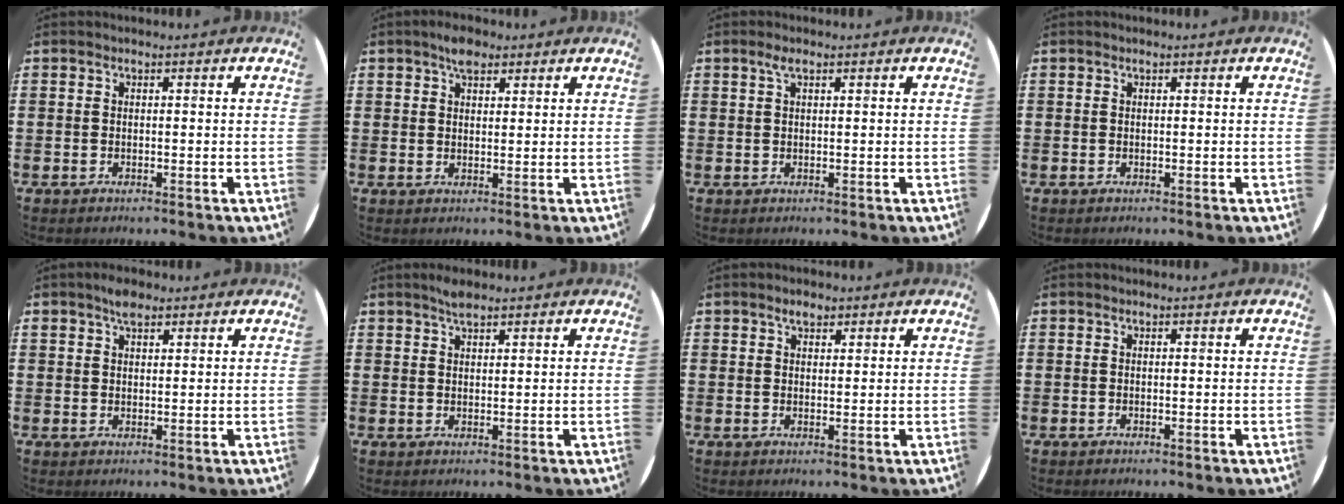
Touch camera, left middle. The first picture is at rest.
{"total": 3.1, "force": [2.4, 1.5, 1.2], "torque": [-0.010, 0.001, 0.041]}
{"total": 1.5, "force": [0.8, 0.4, 1.2], "torque": [-0.024, 0.005, 0.013]}
{"total": 0.0}
{"total": 2.7, "force": [2.1, 1.2, 1.1], "torque": [-0.010, 0.000, 0.035]}
{"total": 2.1, "force": [1.9, 0.6, 0.9], "torque": [-0.011, 0.000, 0.032]}
{"total": 2.0, "force": [1.5, 1.0, 0.7], "torque": [-0.008, 0.002, 0.027]}
{"total": 0.0}